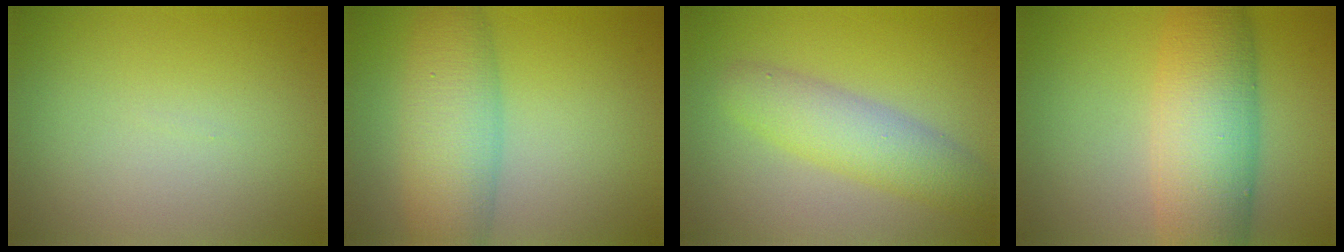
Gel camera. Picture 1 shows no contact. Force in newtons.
{"total": 6.7, "press": 6.7, "slide": 0.2}
{"total": 4.4, "press": 4.4, "slide": 0.0}
{"total": 9.2, "press": 9.2, "slide": 0.1}